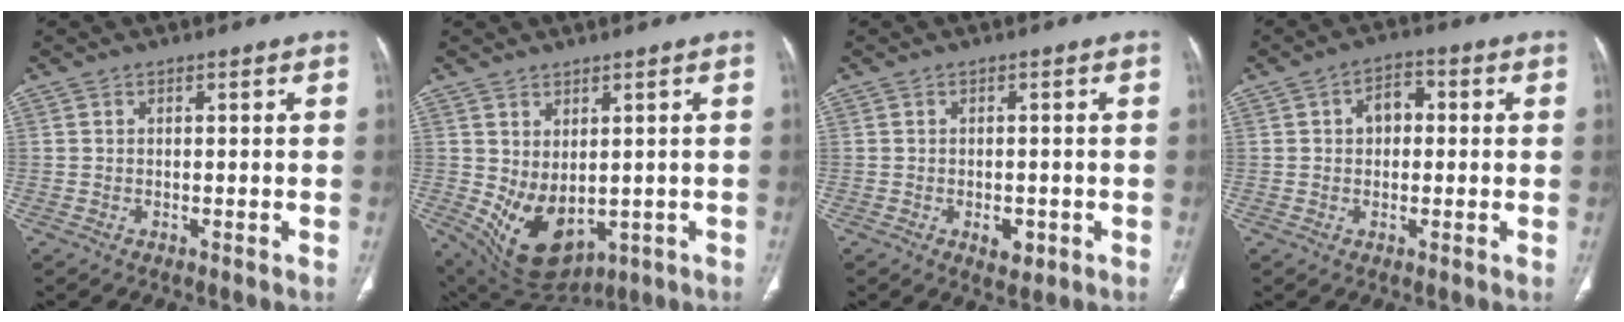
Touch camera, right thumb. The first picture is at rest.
{"total": 11.2, "force": [-1.3, 7.0, 8.6], "torque": [-0.134, -0.009, 0.016]}
{"total": 3.4, "force": [-1.2, 2.0, 2.4], "torque": [-0.025, 0.001, -0.010]}
{"total": 5.0, "force": [0.6, 3.6, 3.5], "torque": [-0.039, 0.015, 0.002]}